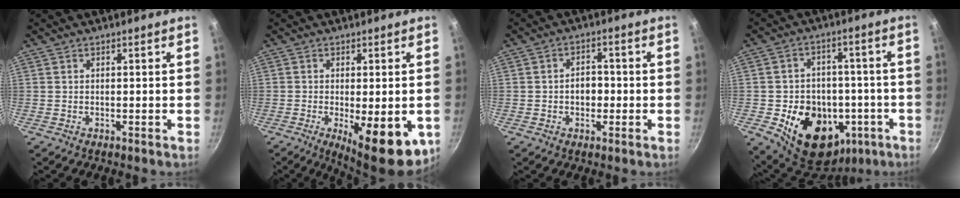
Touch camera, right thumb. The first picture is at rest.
{"total": 13.2, "force": [-3.8, 4.4, 11.8], "torque": [-0.139, -0.008, -0.043]}
{"total": 4.4, "force": [-0.7, 3.2, 2.9], "torque": [-0.019, 0.012, -0.011]}
{"total": 20.0, "force": [-6.4, 14.9, 11.6], "torque": [-0.147, 0.034, -0.074]}